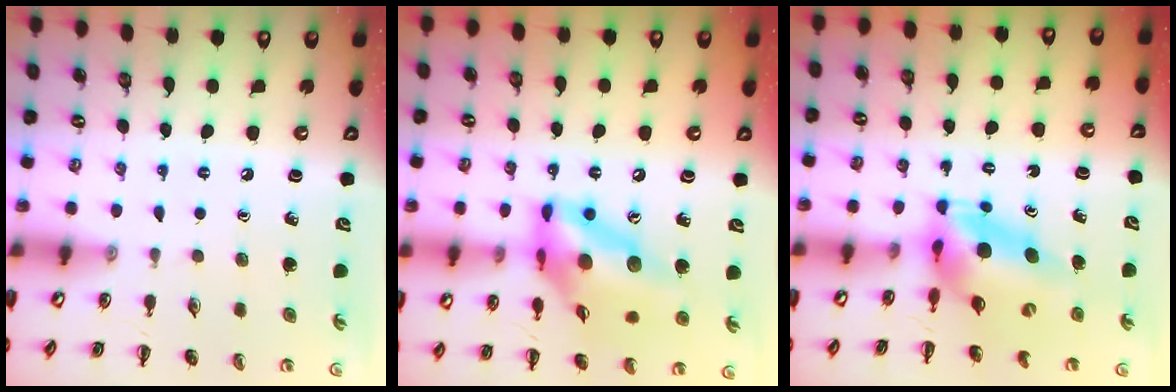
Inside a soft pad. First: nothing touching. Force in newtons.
{"total": 15.9, "press": 15.0, "slide": 5.3}
{"total": 5.8, "press": 5.6, "slide": 1.5}